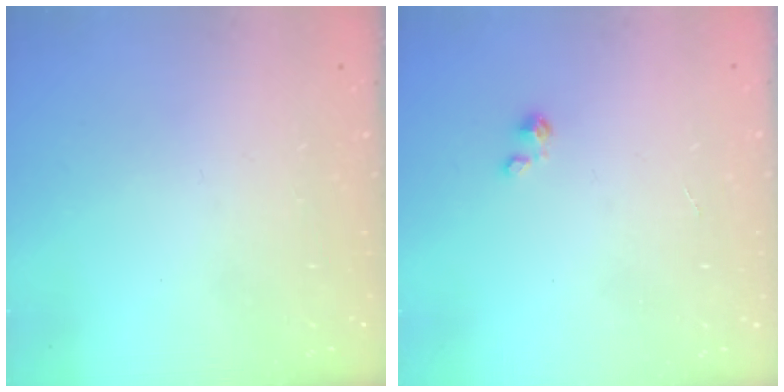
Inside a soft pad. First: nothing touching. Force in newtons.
{"total": 0.0}